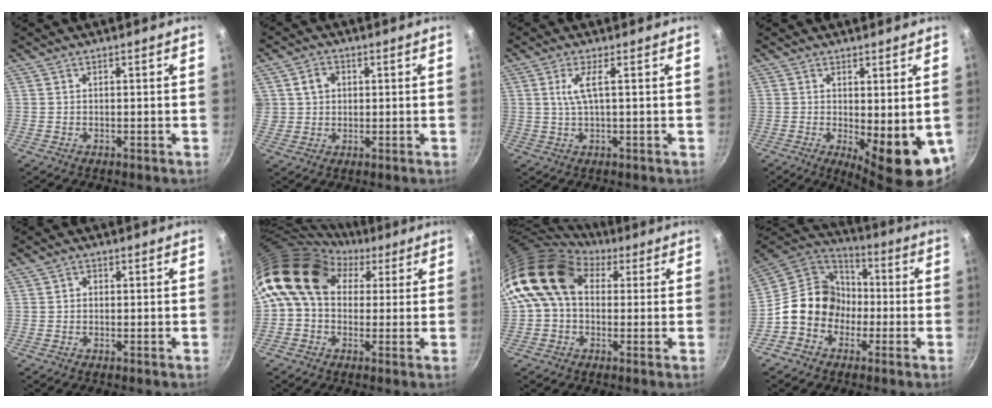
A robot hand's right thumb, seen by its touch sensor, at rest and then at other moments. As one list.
[{"total": 4.6, "force": [1.2, 4.0, 2.0], "torque": [-0.012, 0.010, 0.023]}, {"total": 4.0, "force": [0.8, 0.5, 3.9], "torque": [-0.093, 0.001, 0.018]}, {"total": 10.8, "force": [-1.5, 3.9, 10.0], "torque": [-0.115, -0.011, -0.007]}, {"total": 1.3, "force": [0.0, 1.1, 0.6], "torque": [-0.010, 0.005, -0.004]}, {"total": 15.2, "force": [4.4, 11.5, 8.9], "torque": [-0.134, 0.027, 0.055]}, {"total": 13.5, "force": [3.1, 10.0, 8.5], "torque": [-0.127, 0.017, 0.034]}, {"total": 15.1, "force": [-3.1, 12.9, 7.2], "torque": [-0.076, 0.053, -0.070]}]